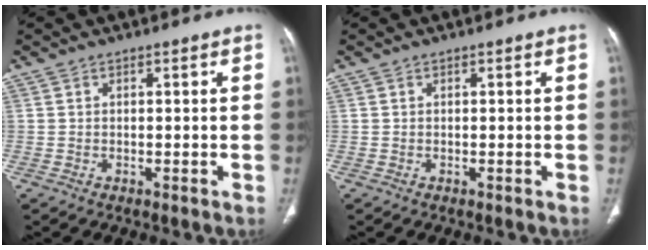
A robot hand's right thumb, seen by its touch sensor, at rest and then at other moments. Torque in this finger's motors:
{"motor_torque": [0.02, 0.02, -0.05, -0.05, 0.01]}